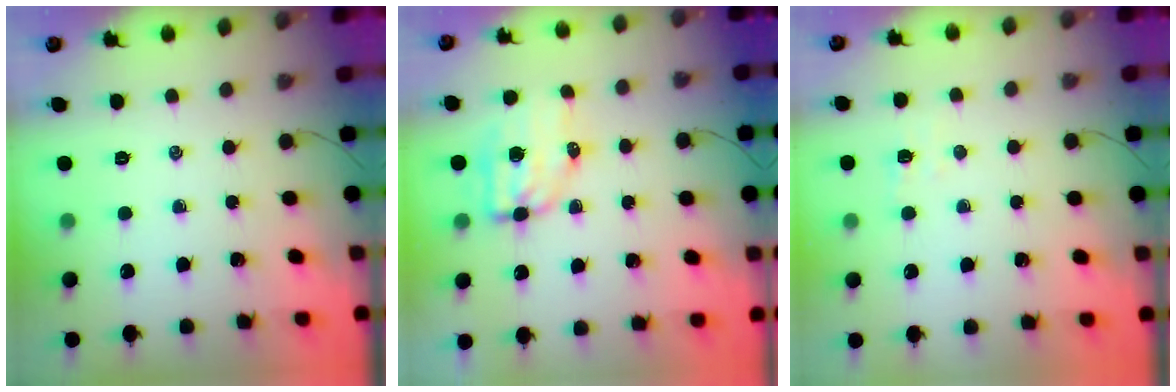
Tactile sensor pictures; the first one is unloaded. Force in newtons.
{"total": 6.8, "press": 6.7, "slide": 1.1}
{"total": 3.0, "press": 2.9, "slide": 0.9}